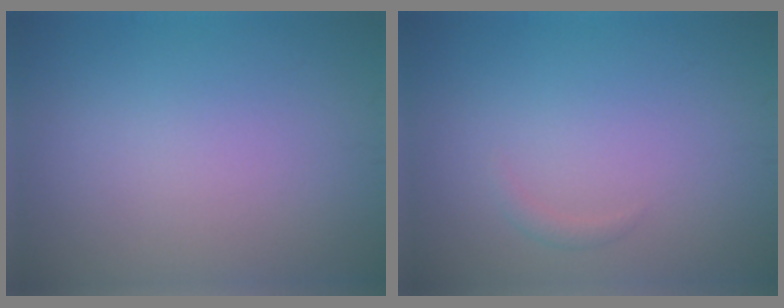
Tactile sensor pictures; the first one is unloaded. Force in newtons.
{"total": 0.7, "press": 0.7, "slide": 0.1}